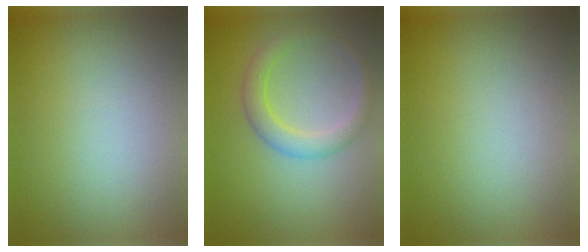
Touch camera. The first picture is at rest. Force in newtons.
{"total": 2.8, "press": 2.8, "slide": 0.1}
{"total": 0.0}